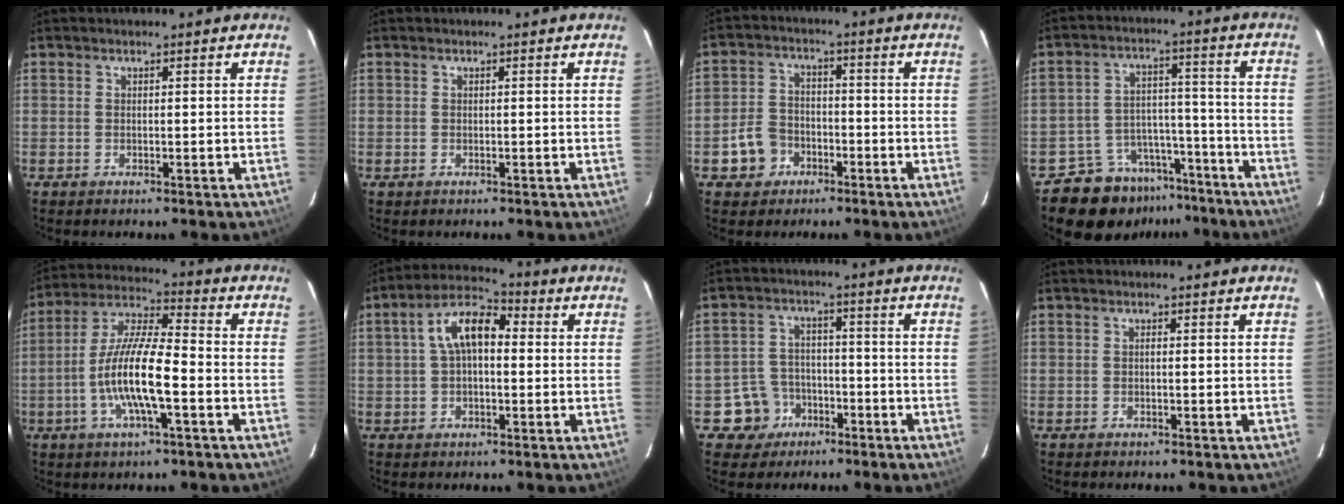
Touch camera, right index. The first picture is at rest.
{"total": 0.7, "force": [-0.1, 0.7, 0.0], "torque": [0.001, 0.002, -0.001]}
{"total": 6.6, "force": [-3.2, 5.5, 1.8], "torque": [-0.057, 0.023, -0.046]}
{"total": 11.2, "force": [-8.7, 6.8, 1.7], "torque": [-0.036, 0.048, -0.119]}
{"total": 13.4, "force": [-3.9, 2.5, 12.5], "torque": [-0.251, 0.000, -0.080]}
{"total": 9.3, "force": [1.2, 4.9, 7.8], "torque": [-0.148, 0.032, 0.015]}
{"total": 6.8, "force": [-3.6, 5.8, 0.5], "torque": [-0.031, 0.029, -0.051]}
{"total": 0.0}